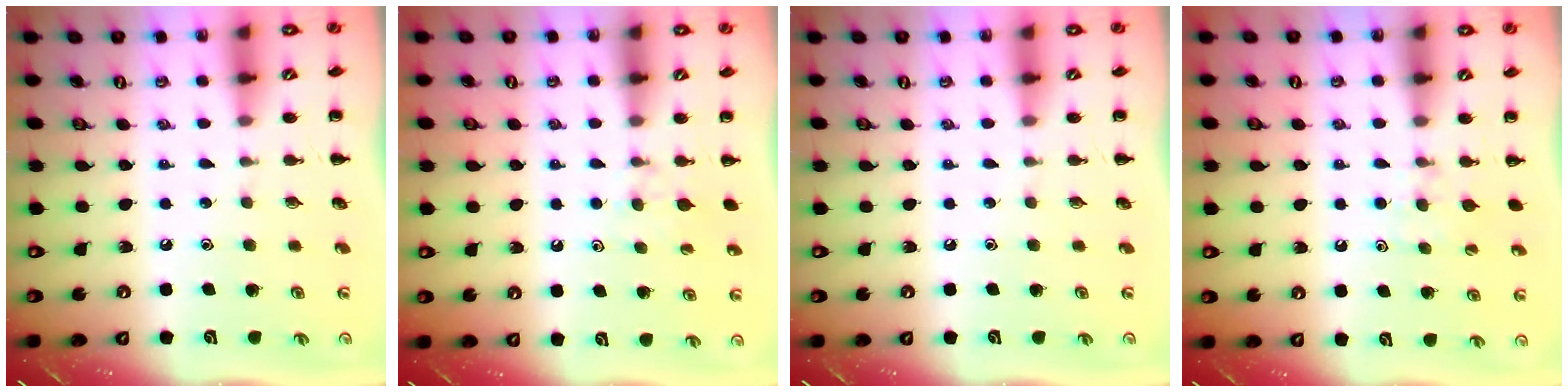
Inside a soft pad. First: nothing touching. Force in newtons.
{"total": 3.9, "press": 3.7, "slide": 1.2}
{"total": 0.0}
{"total": 5.7, "press": 5.4, "slide": 1.9}